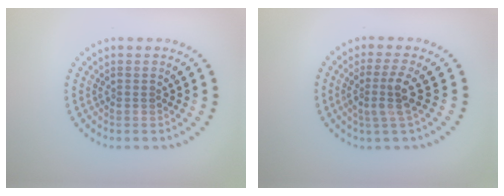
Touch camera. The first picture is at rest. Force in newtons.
{"total": 2.7, "press": 1.9, "slide": 1.9}